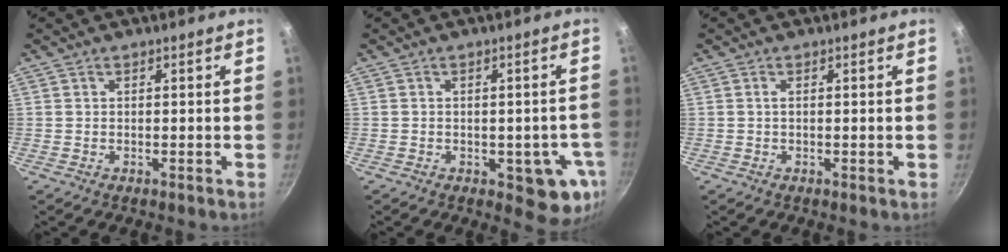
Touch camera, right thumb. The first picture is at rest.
{"total": 8.7, "force": [-2.3, 4.6, 7.1], "torque": [-0.042, 0.000, -0.028]}
{"total": 0.9, "force": [0.1, 0.3, 0.8], "torque": [-0.015, 0.001, -0.001]}